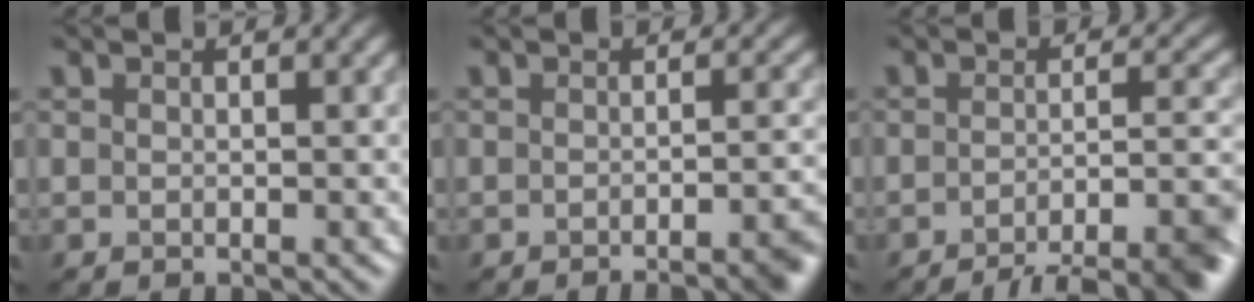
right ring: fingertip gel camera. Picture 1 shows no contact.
{"total": 4.2, "force": [-2.7, 1.0, 3.0], "torque": [-0.019, 0.006, -0.035]}
{"total": 8.6, "force": [-5.6, 2.3, 6.1], "torque": [-0.063, 0.001, -0.072]}